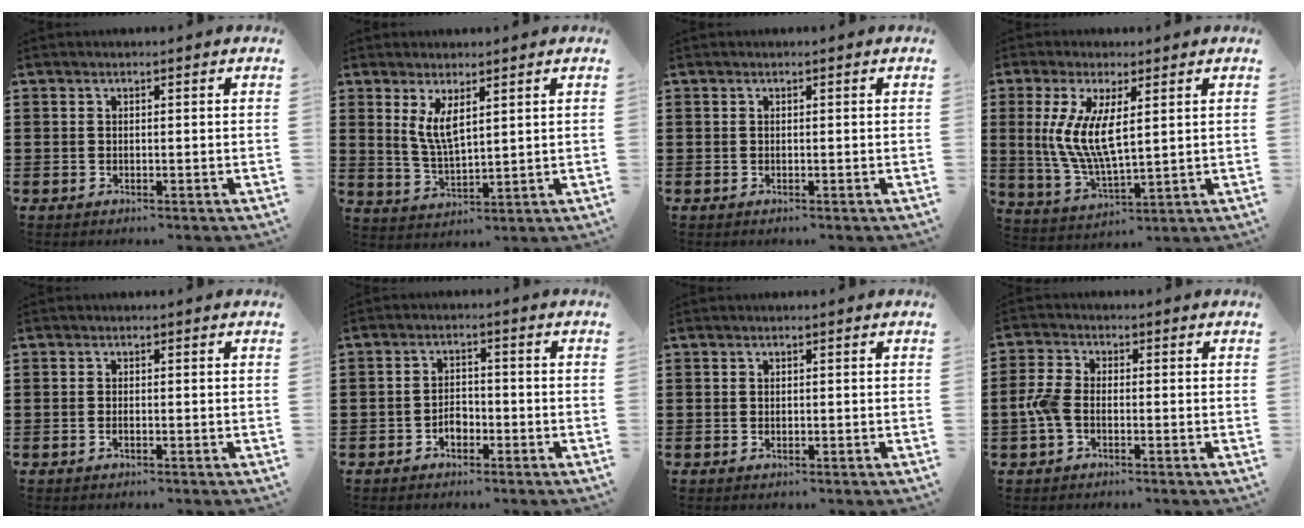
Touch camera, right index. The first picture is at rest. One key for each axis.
{"total": 4.5, "fx": 2.1, "fy": 1.2, "fz": 3.8, "tx": -0.087, "ty": -0.003, "tz": 0.036}
{"total": 0.0}
{"total": 8.6, "fx": 1.6, "fy": 2.7, "fz": 8.0, "tx": -0.177, "ty": -0.004, "tz": 0.024}
{"total": 0.6, "fx": -0.3, "fy": 0.0, "fz": 0.5, "tx": -0.009, "ty": -0.006, "tz": -0.003}
{"total": 2.6, "fx": -1.4, "fy": 1.6, "fz": 1.5, "tx": -0.029, "ty": 0.003, "tz": -0.028}
{"total": 0.0}
{"total": 4.1, "fx": -1.1, "fy": 2.4, "fz": 3.1, "tx": -0.086, "ty": -0.003, "tz": -0.029}